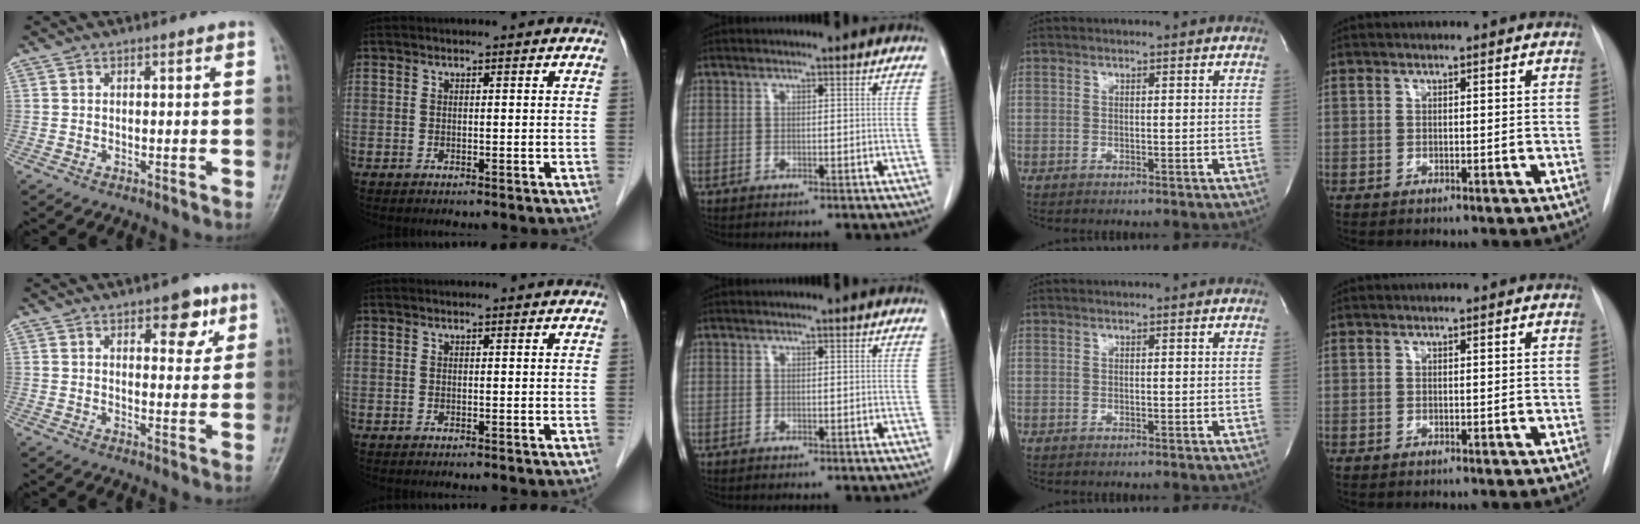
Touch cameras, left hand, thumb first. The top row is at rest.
{"thumb": {"total": 7.1, "force": [3.8, 3.4, 4.9], "torque": [-0.035, -0.017, 0.046]}, "index": {"total": 1.4, "force": [1.4, 0.2, 0.3], "torque": [-0.013, 0.008, 0.013]}}